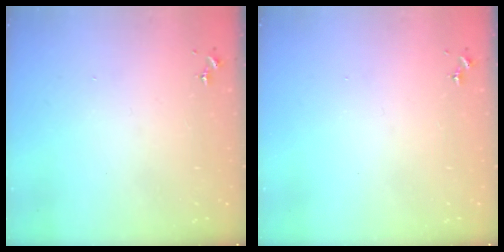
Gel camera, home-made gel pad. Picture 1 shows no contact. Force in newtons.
{"total": 0.0}